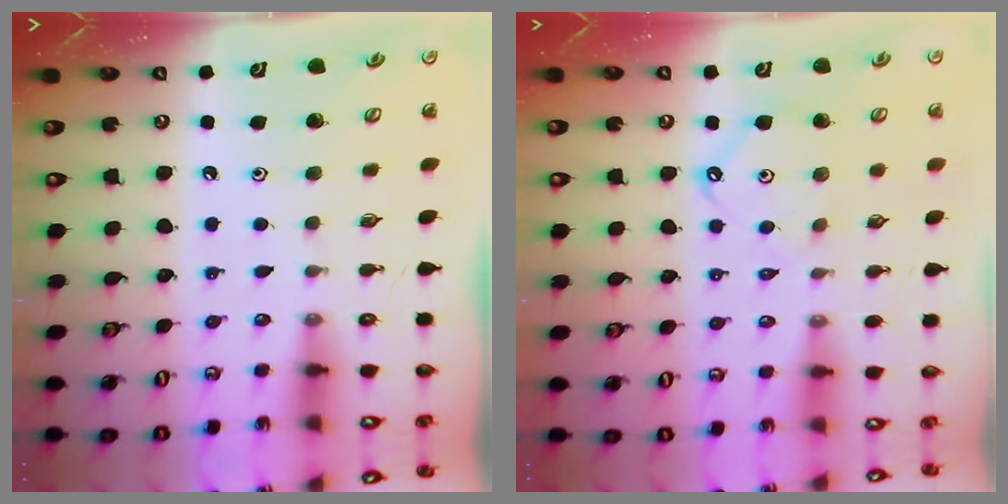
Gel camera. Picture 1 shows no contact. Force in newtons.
{"total": 6.7, "press": 6.6, "slide": 0.8}